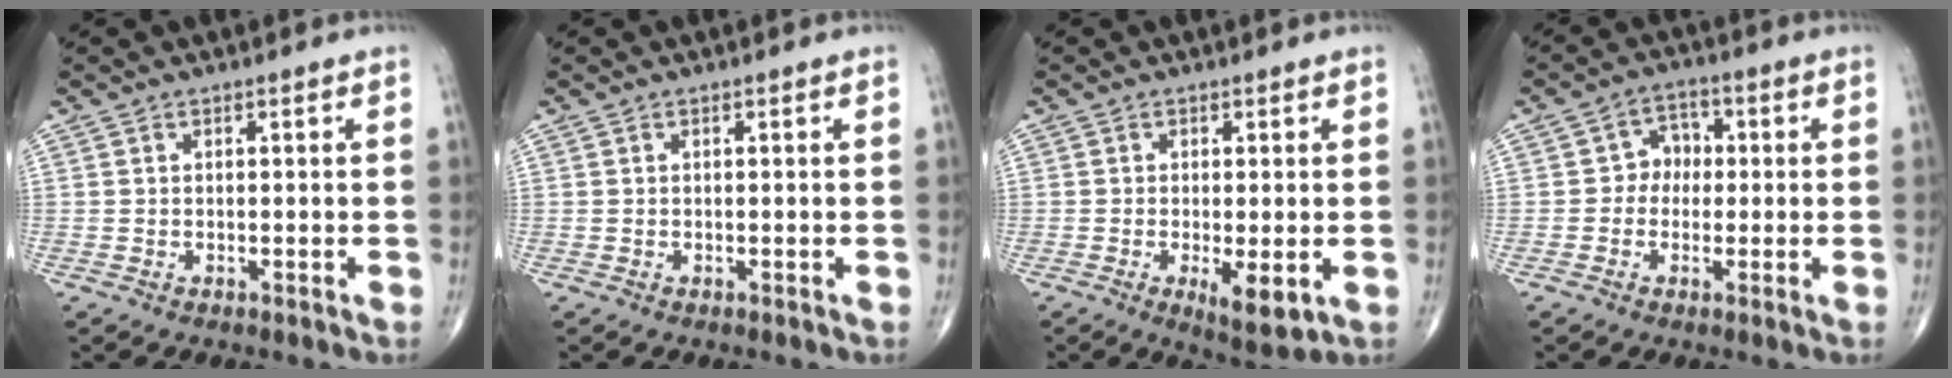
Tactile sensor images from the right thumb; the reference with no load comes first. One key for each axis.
{"total": 0.0}
{"total": 5.9, "fx": -1.5, "fy": 1.9, "fz": 5.3, "tx": -0.084, "ty": -0.018, "tz": -0.020}
{"total": 5.0, "fx": 0.0, "fy": 4.3, "fz": 2.5, "tx": -0.006, "ty": 0.016, "tz": -0.013}